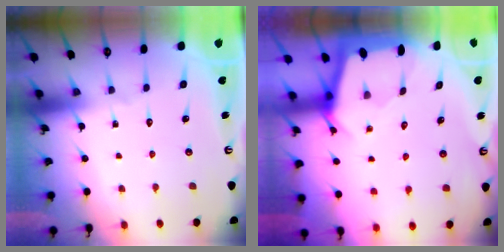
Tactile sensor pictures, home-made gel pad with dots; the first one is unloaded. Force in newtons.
{"total": 1.9, "press": 1.9, "slide": 0.1}